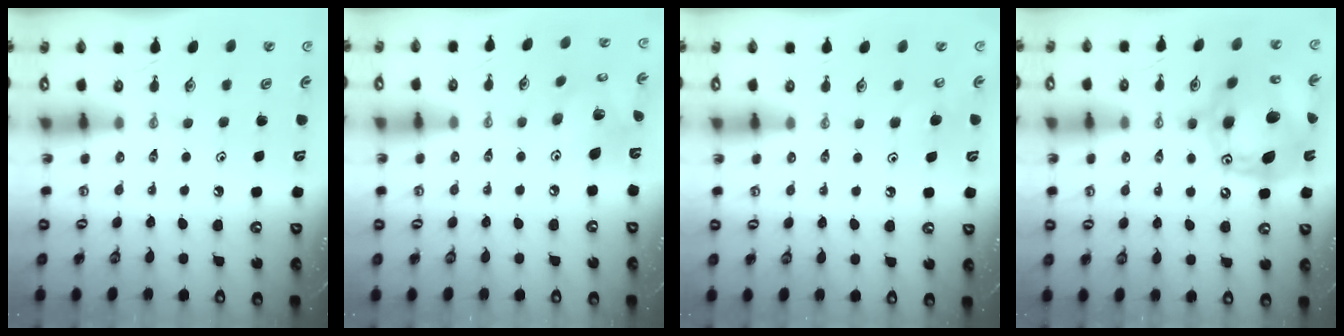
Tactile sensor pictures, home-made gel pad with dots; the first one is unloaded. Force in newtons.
{"total": 11.2, "press": 11.1, "slide": 1.1}
{"total": 4.9, "press": 4.9, "slide": 0.5}
{"total": 19.3, "press": 19.2, "slide": 1.9}